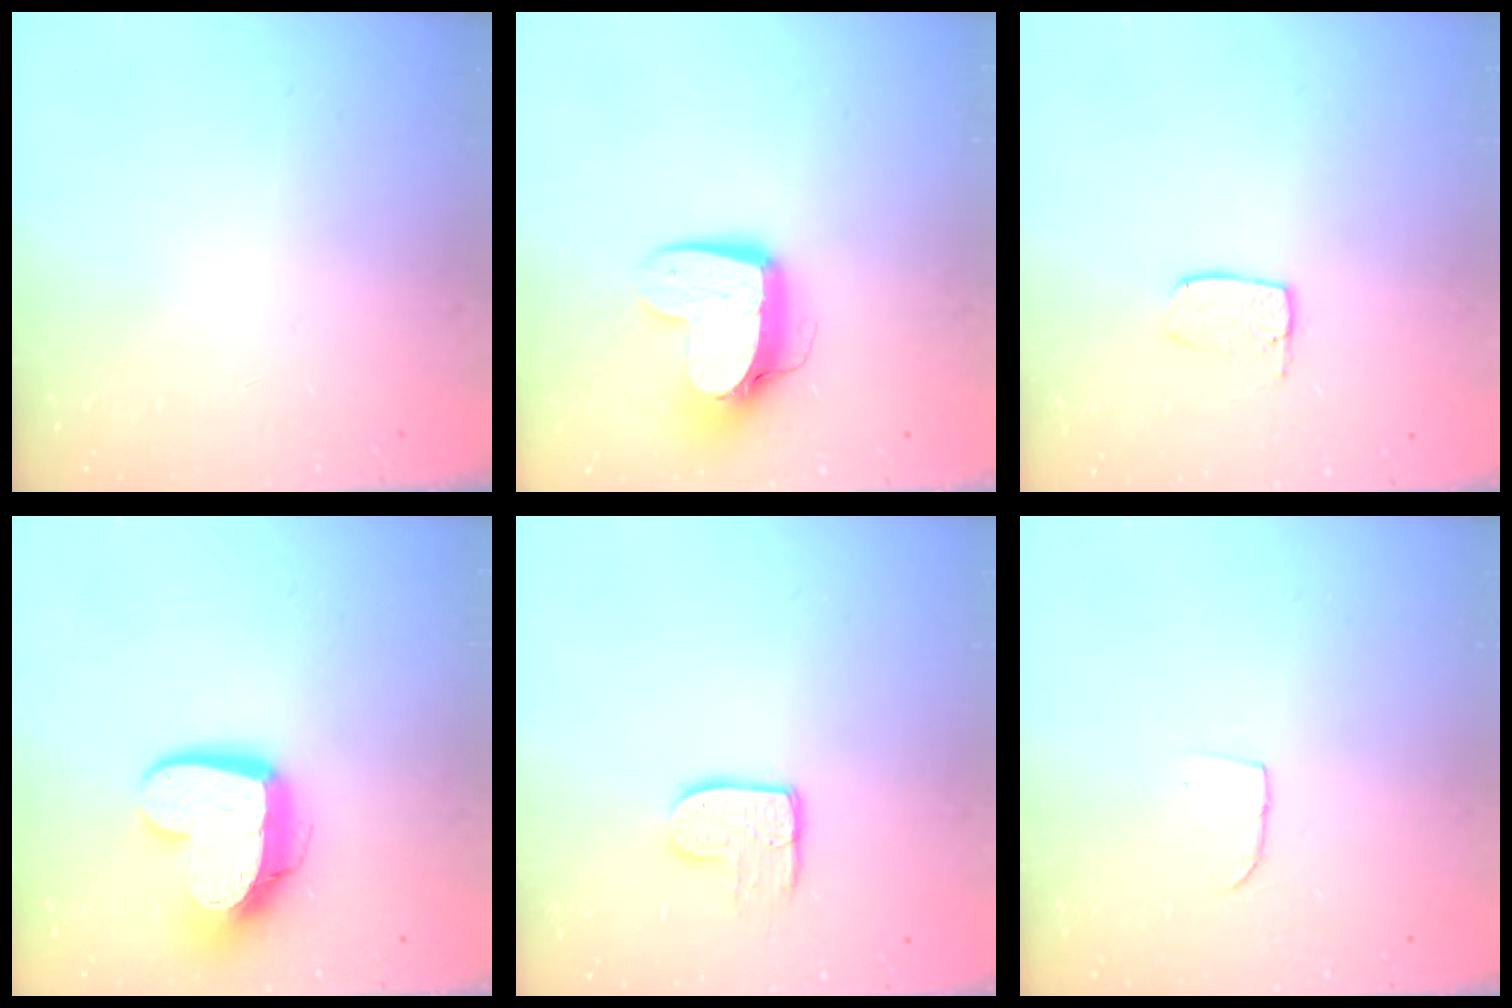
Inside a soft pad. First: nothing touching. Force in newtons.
{"total": 12.2, "press": 12.1, "slide": 1.3}
{"total": 5.8, "press": 5.8, "slide": 0.4}
{"total": 14.9, "press": 14.8, "slide": 1.5}
{"total": 8.8, "press": 8.8, "slide": 0.6}
{"total": 3.8, "press": 3.8, "slide": 0.4}